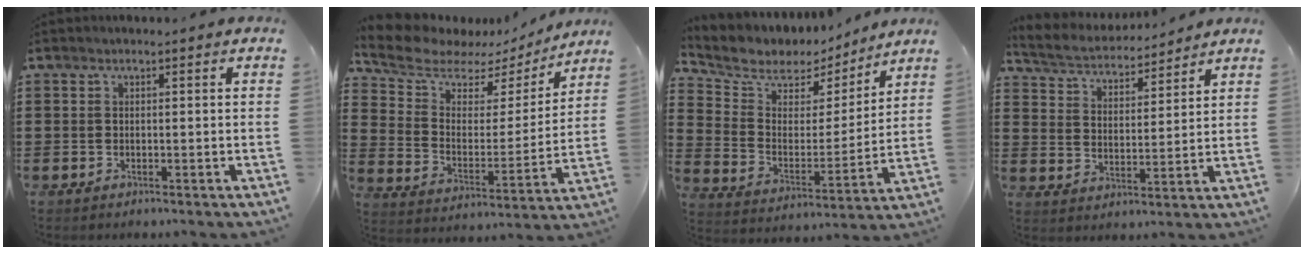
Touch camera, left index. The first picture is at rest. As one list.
[{"total": 7.4, "force": [6.2, 3.4, 2.1], "torque": [-0.082, -0.036, 0.108]}, {"total": 6.3, "force": [5.3, 3.3, 0.6], "torque": [-0.057, -0.039, 0.090]}, {"total": 4.5, "force": [4.4, 0.4, 0.5], "torque": [-0.036, -0.030, 0.073]}]